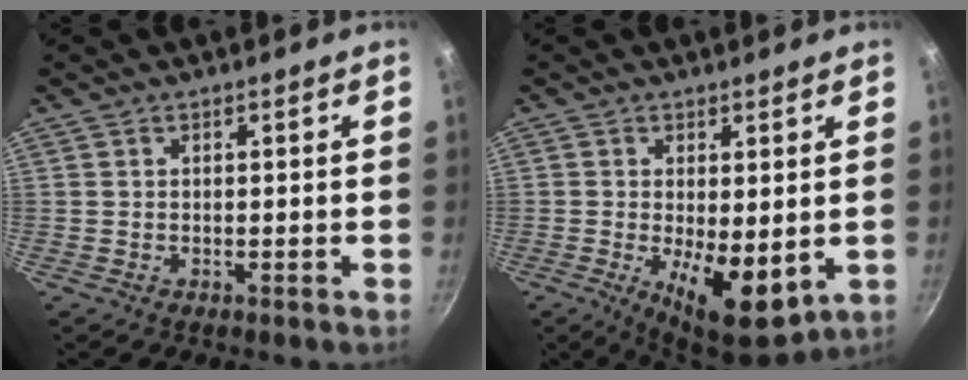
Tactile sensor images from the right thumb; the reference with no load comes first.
{"total": 10.5, "force": [-1.4, 4.4, 9.5], "torque": [-0.133, -0.017, -0.008]}